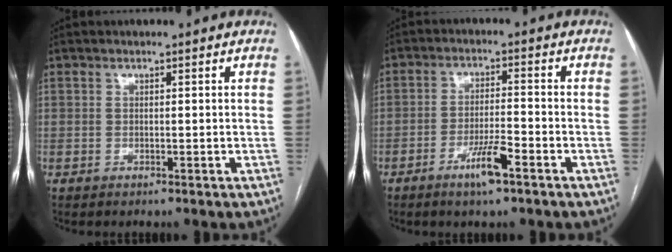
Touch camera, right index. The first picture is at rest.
{"total": 5.9, "force": [-3.5, 0.5, 4.7], "torque": [-0.088, -0.004, -0.063]}